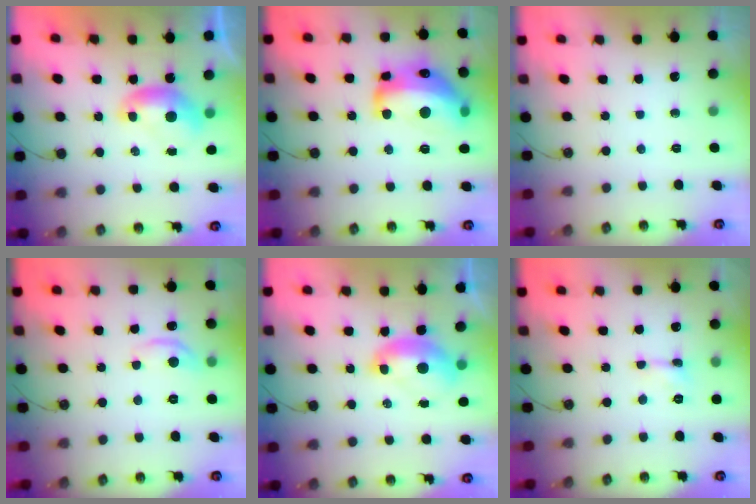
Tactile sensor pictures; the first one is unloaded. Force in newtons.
{"total": 14.9, "press": 14.8, "slide": 0.9}
{"total": 0.0}
{"total": 4.5, "press": 4.4, "slide": 0.5}
{"total": 2.2, "press": 2.1, "slide": 0.7}
{"total": 0.0}